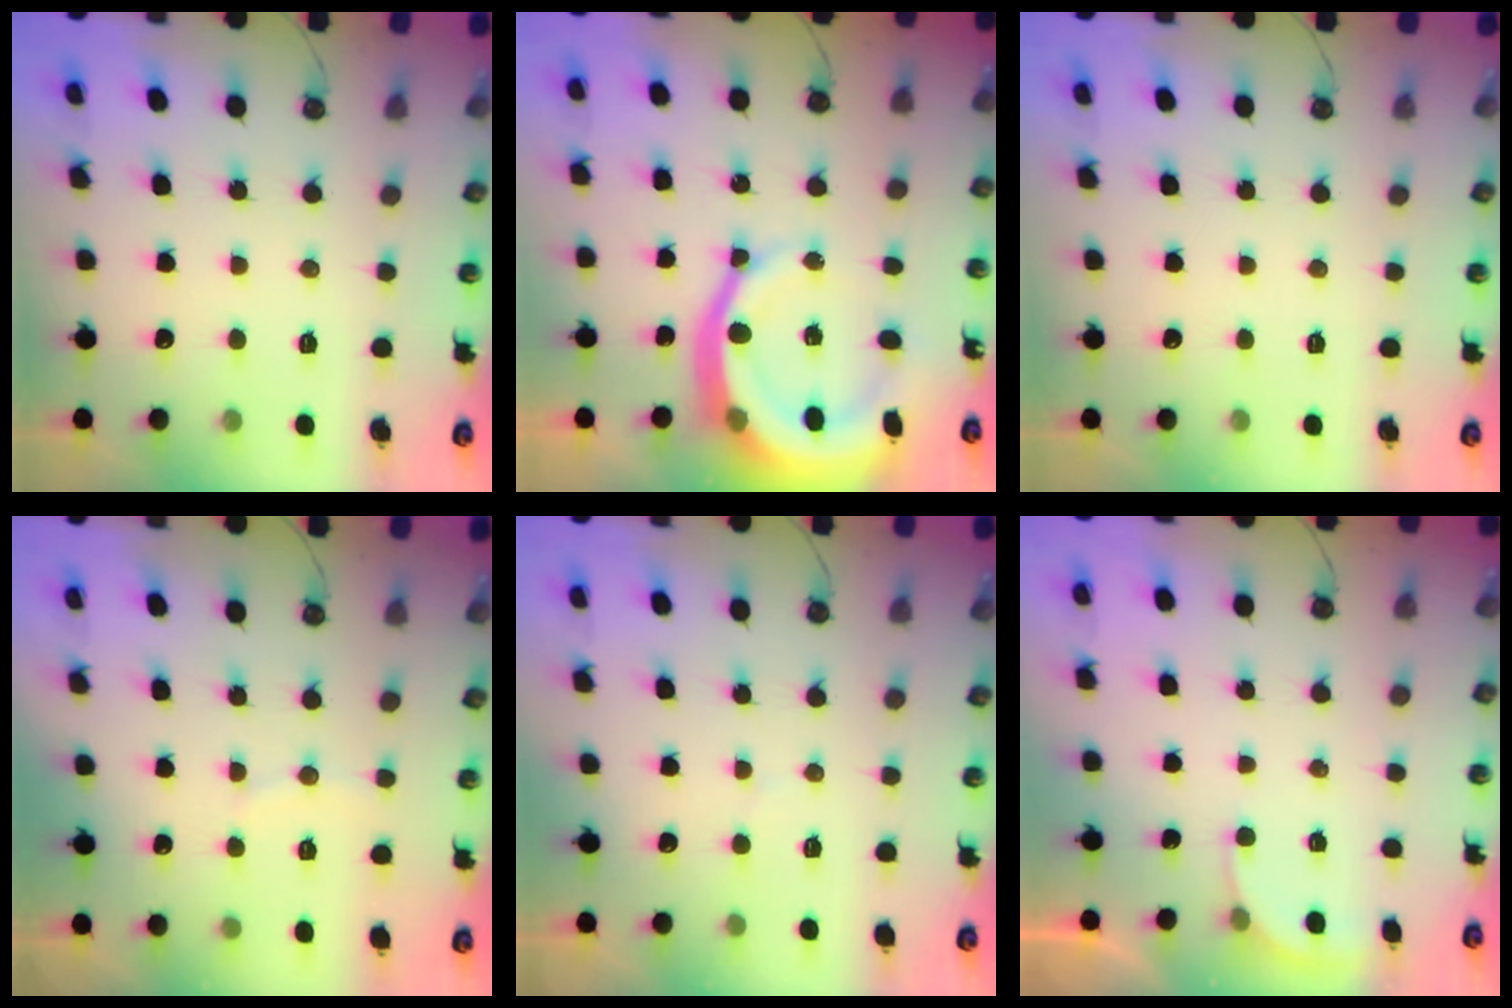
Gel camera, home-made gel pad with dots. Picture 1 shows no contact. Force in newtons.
{"total": 16.2, "press": 16.0, "slide": 2.6}
{"total": 0.0}
{"total": 3.5, "press": 3.5, "slide": 0.4}
{"total": 3.1, "press": 3.1, "slide": 0.4}
{"total": 2.1, "press": 2.1, "slide": 0.2}